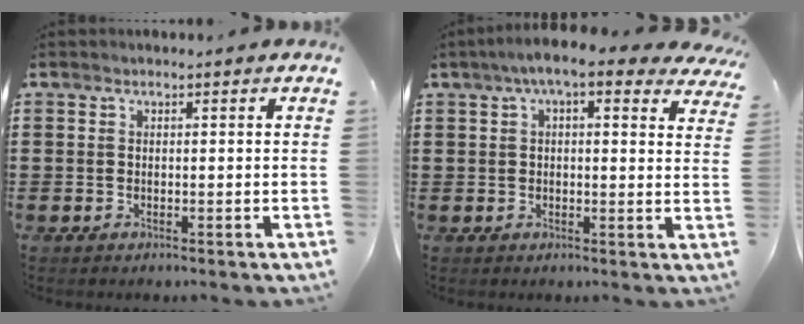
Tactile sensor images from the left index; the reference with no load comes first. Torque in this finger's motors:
{"motor_torque": [2.14, 0.00, 0.49, 0.17]}